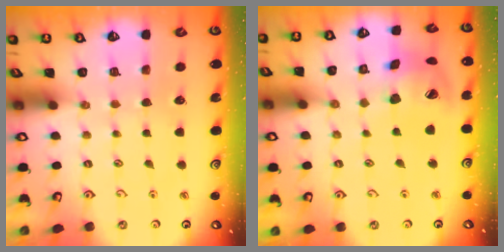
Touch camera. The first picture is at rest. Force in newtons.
{"total": 16.6, "press": 16.4, "slide": 2.5}